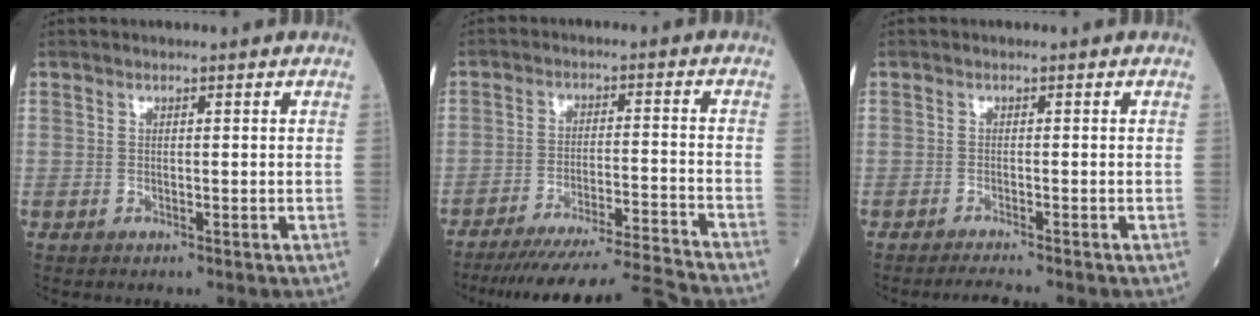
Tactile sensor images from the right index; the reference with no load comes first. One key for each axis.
{"total": 14.6, "fx": -13.9, "fy": -2.1, "fz": 4.0, "tx": -0.056, "ty": -0.009, "tz": -0.211}
{"total": 2.5, "fx": -2.3, "fy": -0.5, "fz": 0.8, "tx": -0.018, "ty": -0.010, "tz": -0.040}